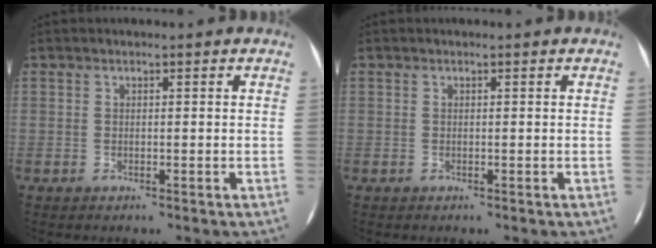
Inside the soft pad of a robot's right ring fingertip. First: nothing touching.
{"total": 0.0}